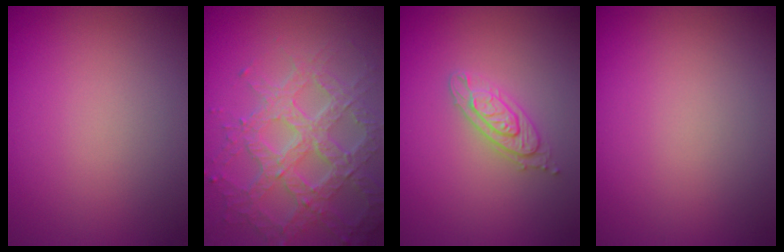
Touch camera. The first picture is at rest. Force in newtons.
{"total": 6.8, "press": 5.3, "slide": 4.3}
{"total": 2.4, "press": 2.2, "slide": 0.8}
{"total": 0.0}